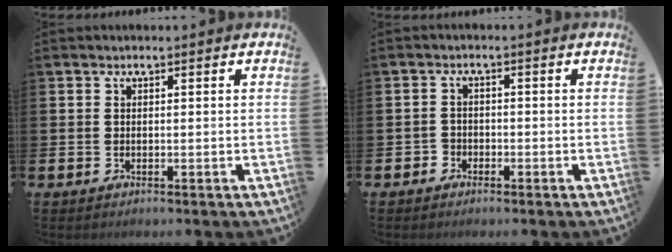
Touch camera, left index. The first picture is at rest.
{"total": 1.7, "force": [-1.3, 1.2, -0.1], "torque": [-0.002, 0.001, -0.030]}